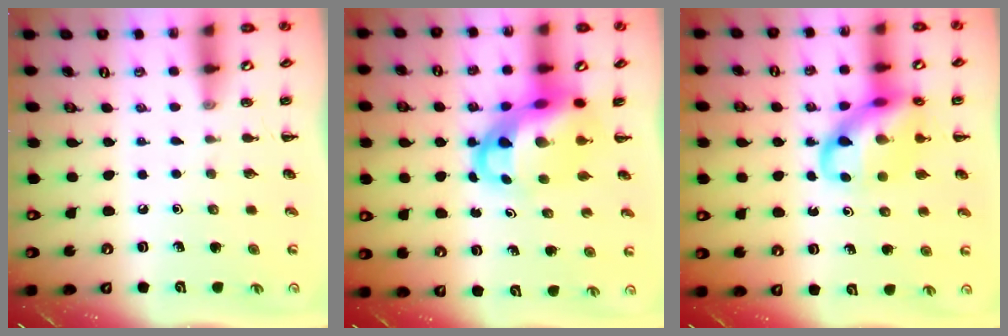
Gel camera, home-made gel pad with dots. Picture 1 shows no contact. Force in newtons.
{"total": 9.3, "press": 9.0, "slide": 2.4}
{"total": 13.6, "press": 13.4, "slide": 2.6}